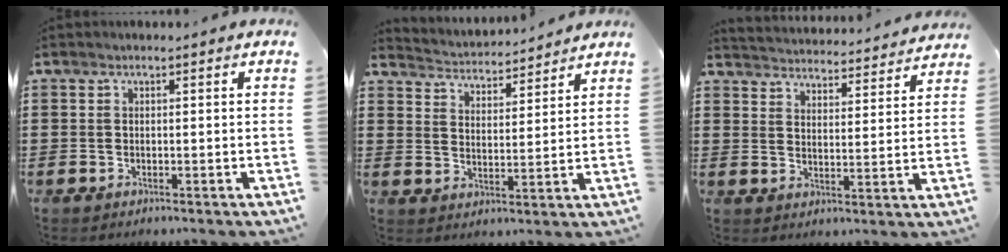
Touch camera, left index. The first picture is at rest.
{"total": 3.2, "force": [3.2, 0.1, -0.4], "torque": [-0.011, -0.025, 0.051]}
{"total": 3.7, "force": [3.7, -0.4, -0.4], "torque": [-0.014, -0.033, 0.061]}